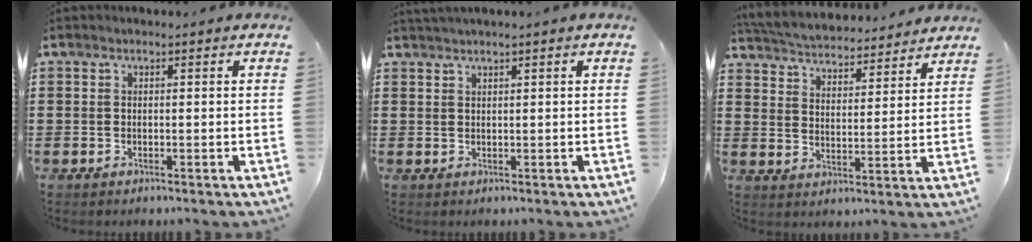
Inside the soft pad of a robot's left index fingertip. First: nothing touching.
{"total": 1.1, "force": [0.9, -0.2, 0.6], "torque": [-0.012, -0.002, 0.018]}
{"total": 4.2, "force": [4.2, 0.2, 0.0], "torque": [-0.026, -0.033, 0.068]}